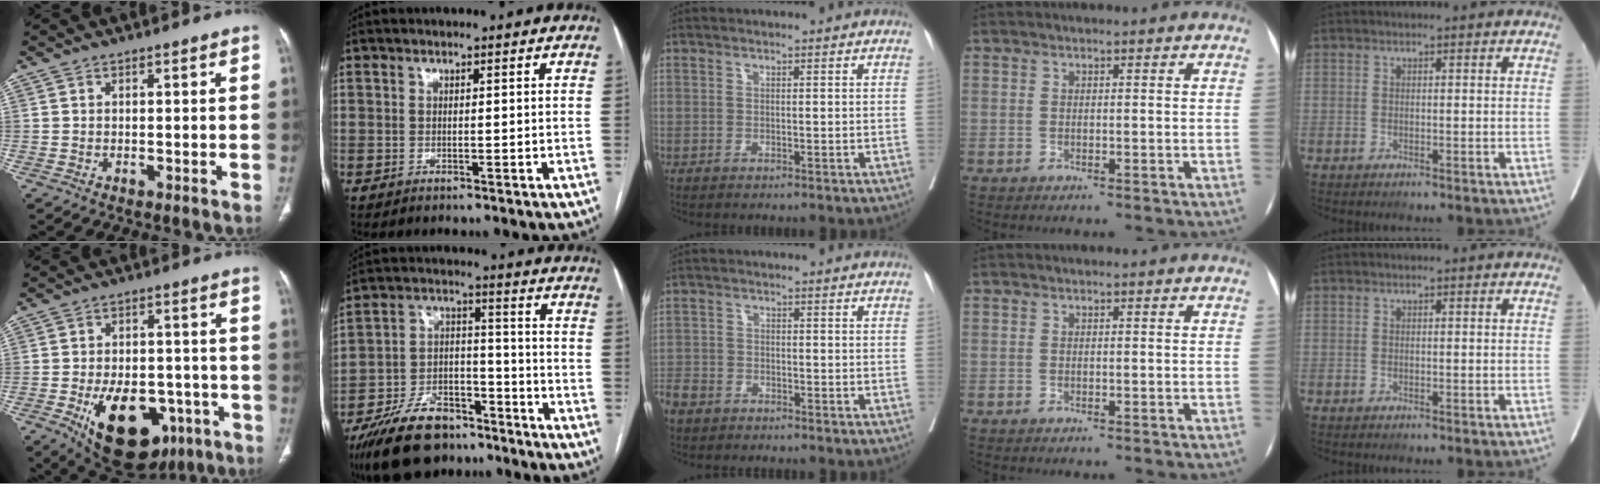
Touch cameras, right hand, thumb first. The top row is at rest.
{"thumb": {"total": 19.4, "force": [-8.5, 11.3, 13.2], "torque": [-0.179, 0.023, -0.107]}, "index": {"total": 16.0, "force": [-12.0, 7.5, 7.5], "torque": [-0.136, 0.018, -0.202]}, "middle": {"total": 4.8, "force": [-4.0, 2.1, 1.8], "torque": [-0.039, -0.001, -0.077]}}